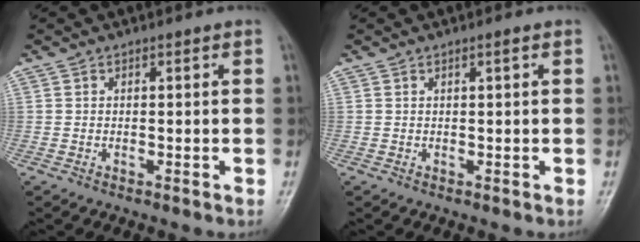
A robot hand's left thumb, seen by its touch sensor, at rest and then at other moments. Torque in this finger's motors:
{"motor_torque": [-0.30, 0.24, -0.37, -0.10, 0.05]}